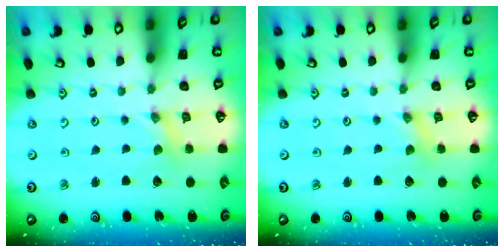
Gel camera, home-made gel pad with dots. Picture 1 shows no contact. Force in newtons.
{"total": 0.0}